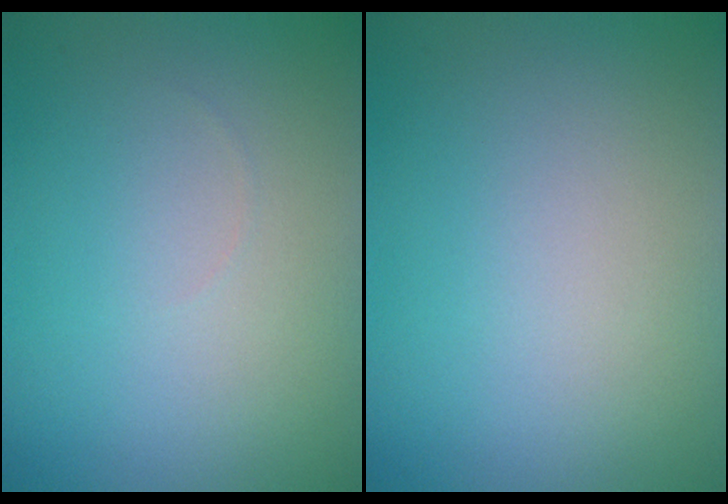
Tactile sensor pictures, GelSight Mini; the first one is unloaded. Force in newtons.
{"total": 0.0}